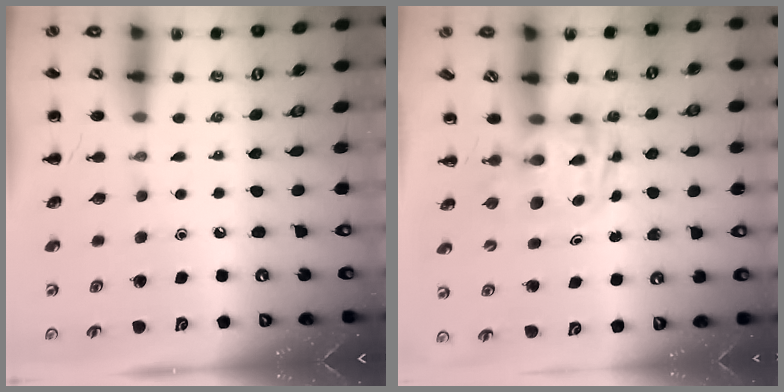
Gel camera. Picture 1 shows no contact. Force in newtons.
{"total": 2.8, "press": 2.8, "slide": 0.5}